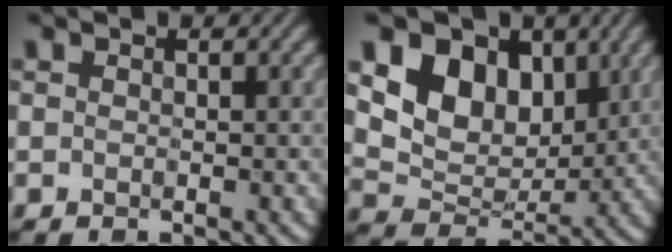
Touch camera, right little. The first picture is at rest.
{"total": 8.2, "force": [3.1, 5.7, 5.0], "torque": [-0.093, -0.007, 0.047]}